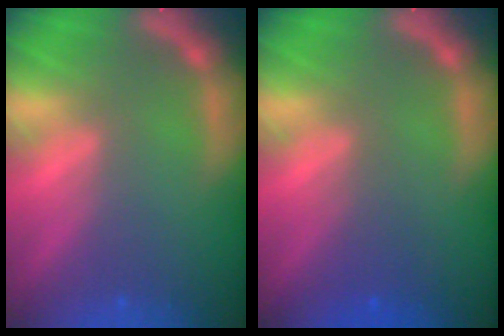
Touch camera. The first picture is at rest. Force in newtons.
{"total": 2.0}